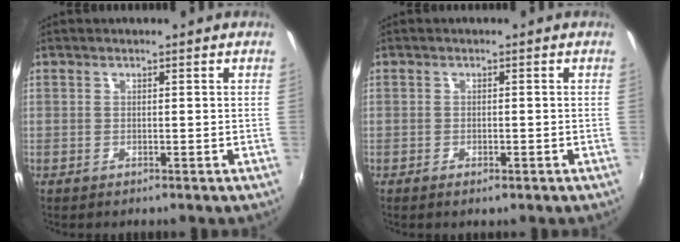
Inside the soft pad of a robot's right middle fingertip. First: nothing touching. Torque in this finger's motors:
{"motor_torque": [-0.76, -0.12, 0.03, -0.01]}